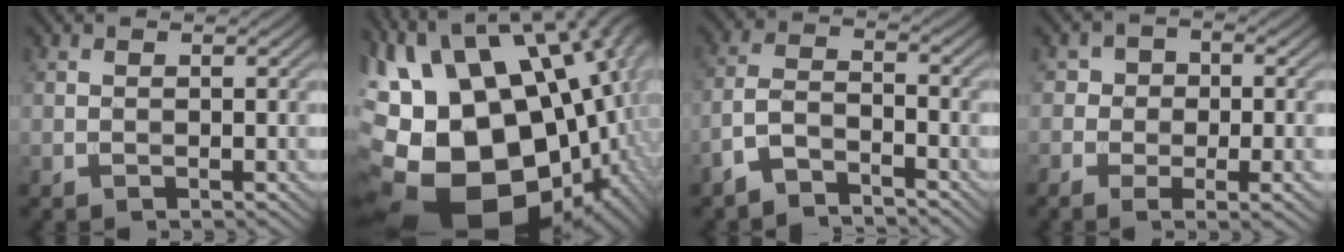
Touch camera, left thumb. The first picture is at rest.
{"total": 22.9, "force": [0.7, 13.5, 18.5], "torque": [-0.350, 0.011, 0.040]}
{"total": 5.1, "force": [-4.1, 1.6, 2.6], "torque": [-0.054, 0.001, -0.093]}
{"total": 7.4, "force": [-2.5, 4.9, 4.9], "torque": [-0.063, -0.010, -0.034]}